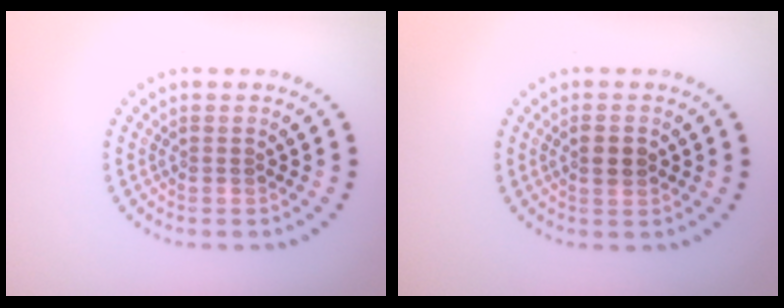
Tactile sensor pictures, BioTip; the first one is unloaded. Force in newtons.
{"total": 1.7, "press": 1.7, "slide": 0.1}